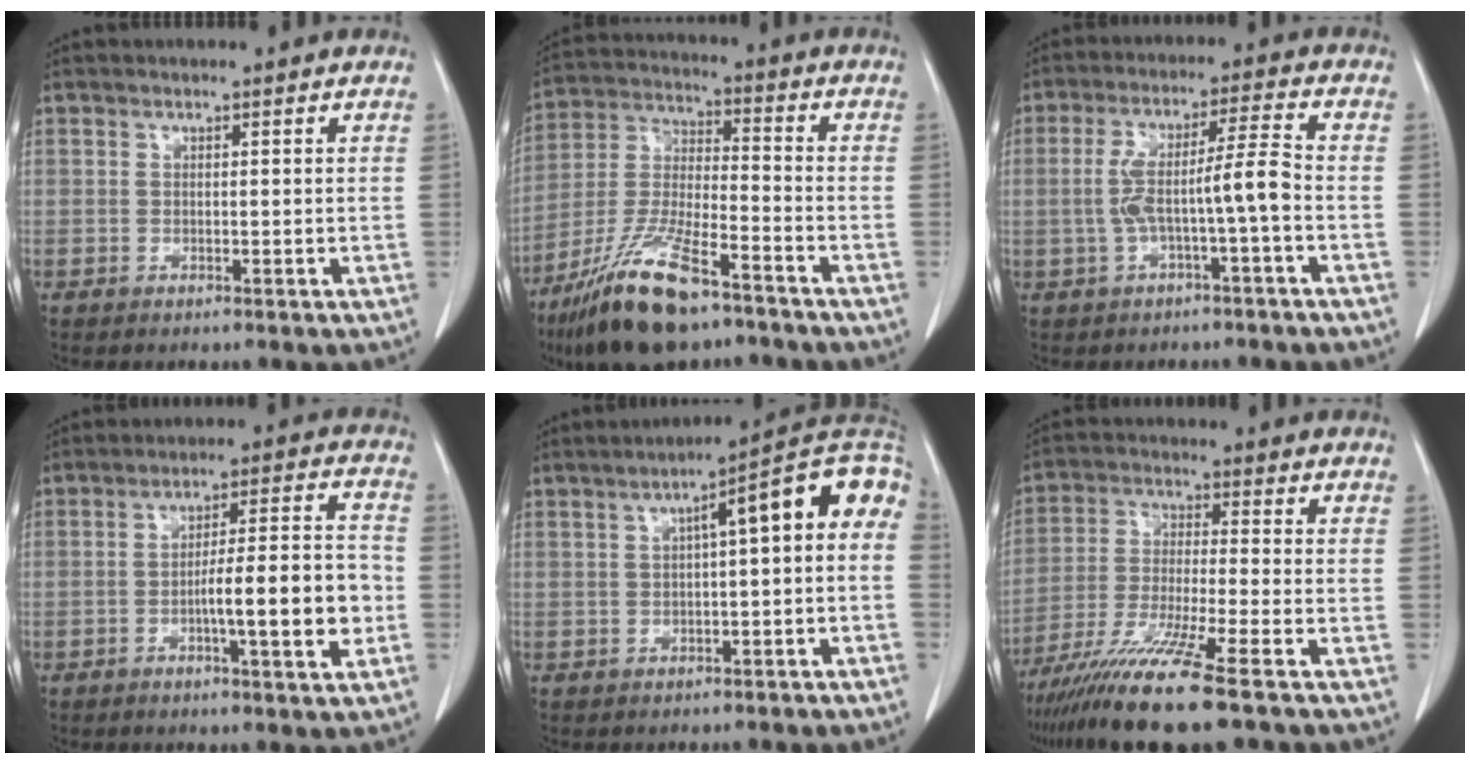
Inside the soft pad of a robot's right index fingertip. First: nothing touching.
{"total": 16.6, "force": [-11.1, 3.8, 11.8], "torque": [-0.256, -0.031, -0.206]}
{"total": 7.6, "force": [-1.8, -0.1, 7.4], "torque": [-0.144, 0.028, -0.025]}
{"total": 11.3, "force": [-3.1, 1.0, 10.8], "torque": [-0.165, 0.014, -0.046]}
{"total": 10.7, "force": [1.1, 1.7, 10.5], "torque": [-0.141, 0.043, 0.008]}
{"total": 13.5, "force": [-9.9, -1.0, 9.1], "torque": [-0.174, -0.043, -0.174]}